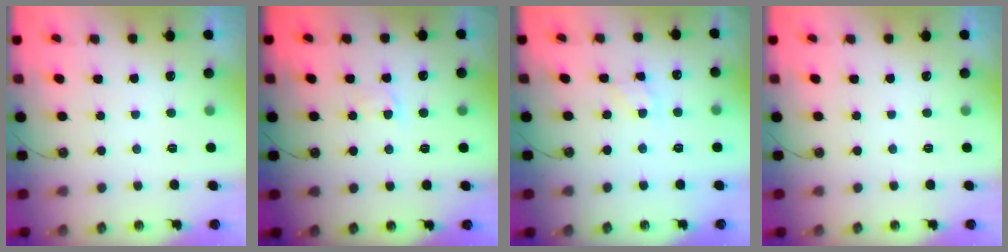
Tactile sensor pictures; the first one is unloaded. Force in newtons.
{"total": 1.5, "press": 1.4, "slide": 0.3}
{"total": 6.7, "press": 6.6, "slide": 0.8}
{"total": 0.0}